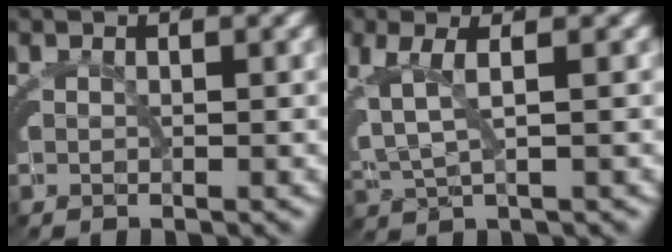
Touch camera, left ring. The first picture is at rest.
{"total": 2.7, "force": [0.5, 1.7, 2.1], "torque": [-0.069, -0.013, 0.019]}